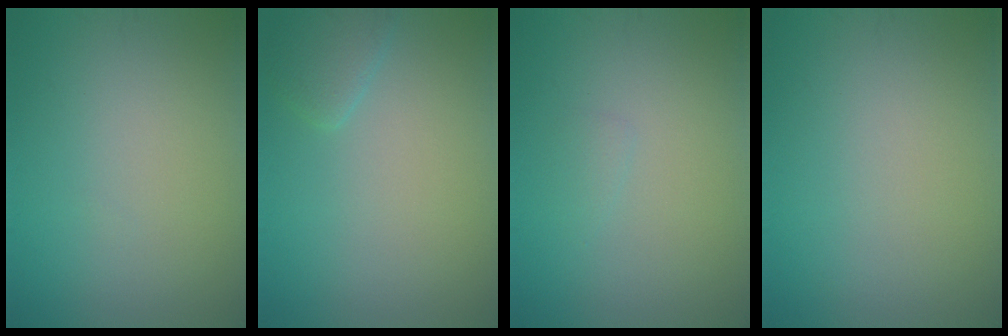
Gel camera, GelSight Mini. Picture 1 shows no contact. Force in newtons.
{"total": 1.5, "press": 1.5, "slide": 0.1}
{"total": 0.6, "press": 0.6, "slide": 0.0}
{"total": 0.0}